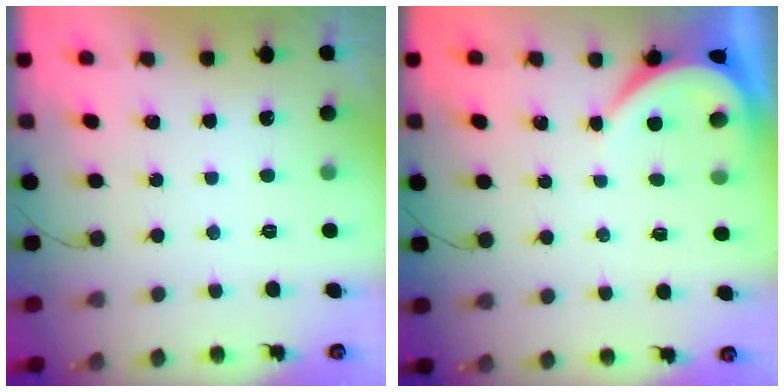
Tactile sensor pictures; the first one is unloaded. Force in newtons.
{"total": 3.9, "press": 3.9, "slide": 0.5}